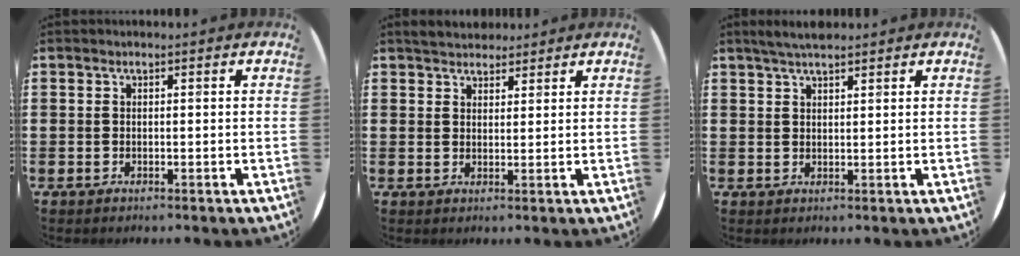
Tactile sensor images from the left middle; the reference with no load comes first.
{"total": 3.1, "force": [3.0, 0.8, 0.2], "torque": [-0.001, -0.005, 0.057]}
{"total": 2.8, "force": [2.5, 0.5, 1.2], "torque": [-0.029, 0.001, 0.046]}